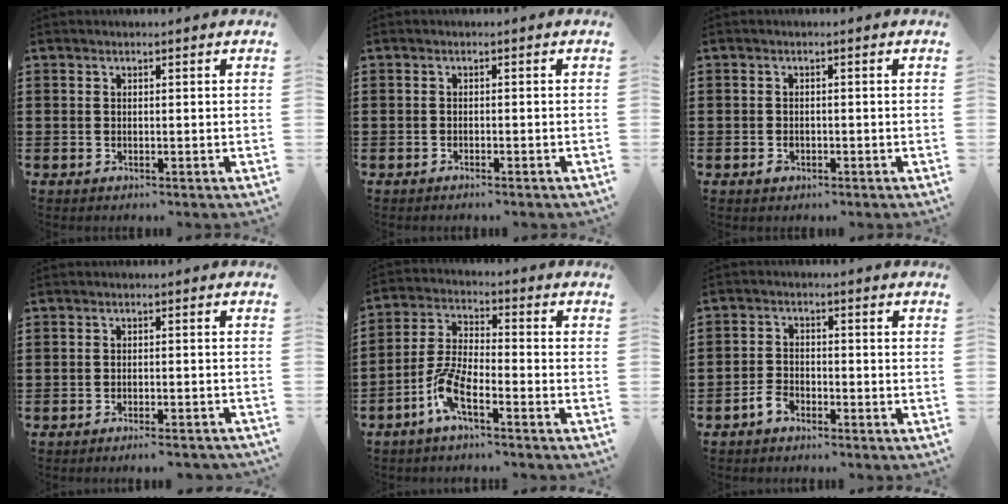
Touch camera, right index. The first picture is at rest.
{"total": 0.7, "force": [-0.7, 0.0, 0.1], "torque": [-0.004, -0.002, -0.014]}
{"total": 1.1, "force": [-0.6, 0.7, 0.6], "torque": [-0.014, -0.003, -0.010]}
{"total": 2.0, "force": [-1.9, -0.1, 0.5], "torque": [-0.010, 0.000, -0.038]}
{"total": 7.0, "force": [-4.5, 1.8, 5.1], "torque": [-0.139, -0.012, -0.094]}
{"total": 2.9, "force": [-2.3, 1.4, 1.1], "torque": [-0.030, 0.003, -0.048]}